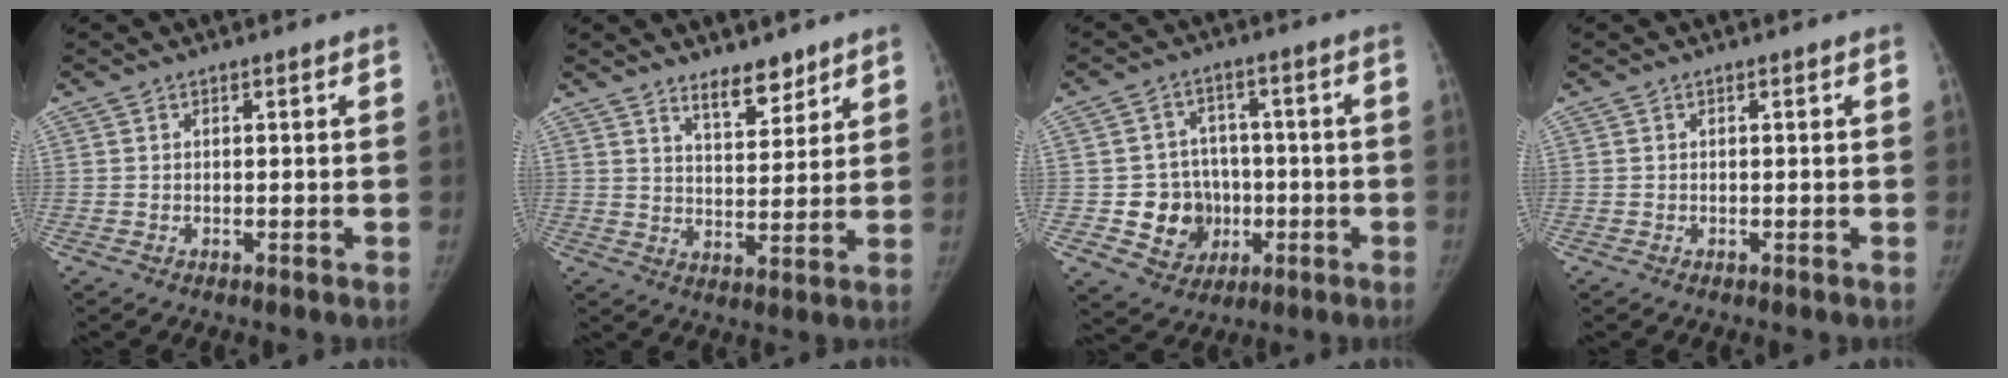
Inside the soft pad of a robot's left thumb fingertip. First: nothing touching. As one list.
[{"total": 6.7, "force": [5.3, 2.6, 3.2], "torque": [-0.026, -0.042, 0.087]}, {"total": 10.3, "force": [-1.9, 9.3, 4.0], "torque": [-0.015, 0.014, -0.021]}, {"total": 0.0}]